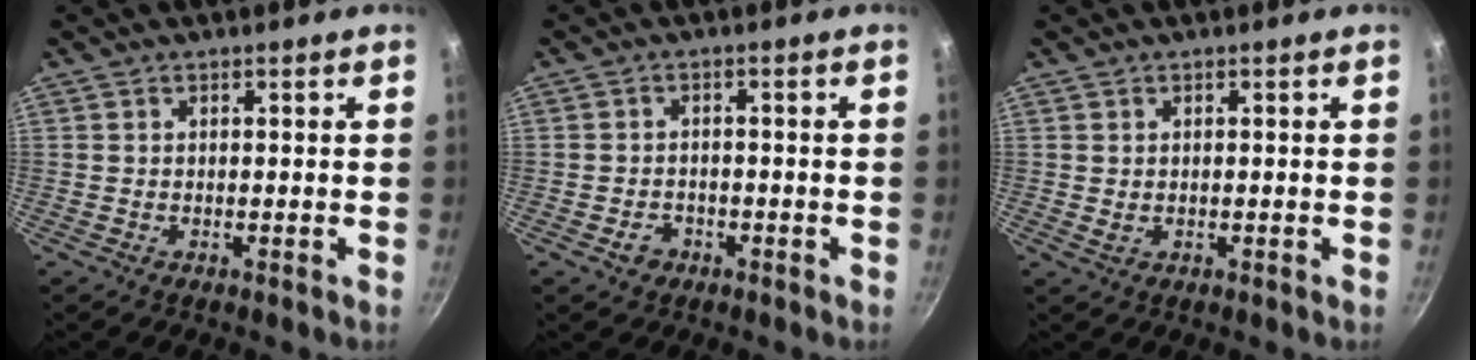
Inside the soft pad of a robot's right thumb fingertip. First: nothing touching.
{"total": 2.8, "force": [-1.4, 2.2, 0.9], "torque": [-0.006, 0.015, -0.020]}
{"total": 0.9, "force": [0.2, 0.6, 0.6], "torque": [-0.009, -0.003, 0.006]}